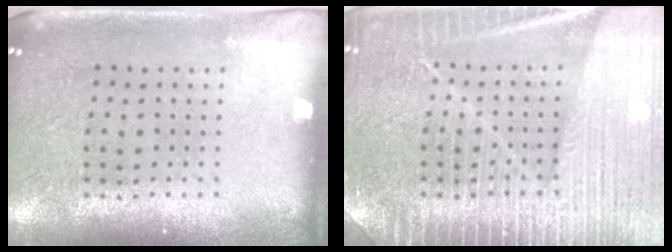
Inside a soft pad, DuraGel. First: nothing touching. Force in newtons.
{"total": 6.8, "press": 6.7, "slide": 1.0}